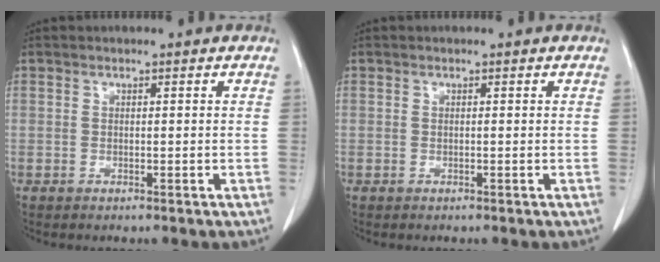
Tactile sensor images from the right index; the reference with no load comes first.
{"total": 0.0}